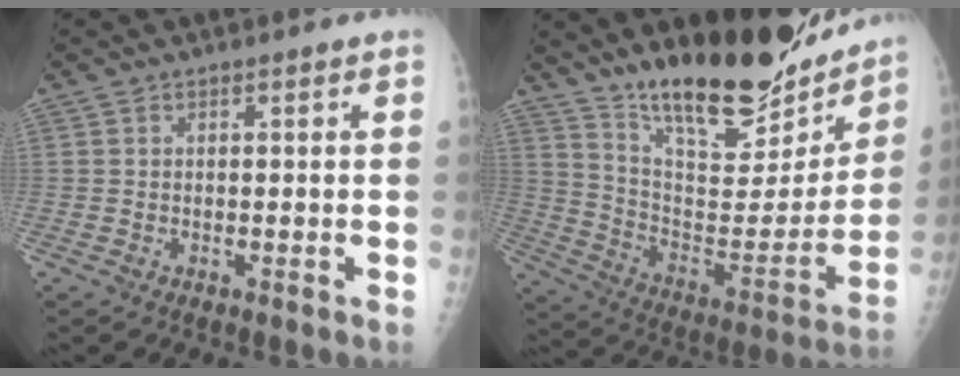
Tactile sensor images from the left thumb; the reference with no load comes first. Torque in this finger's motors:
{"motor_torque": [1.32, 0.89, 1.44, -1.33, 0.08]}